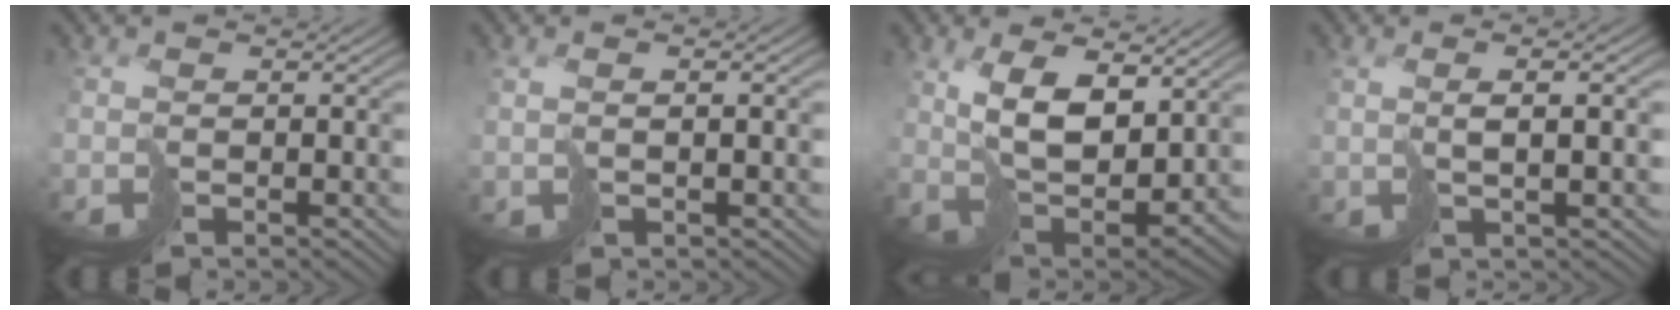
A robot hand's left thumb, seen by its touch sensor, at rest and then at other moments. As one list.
[{"total": 2.5, "force": [0.8, 0.5, 2.4], "torque": [-0.056, -0.005, 0.024]}, {"total": 10.1, "force": [5.0, 4.0, 7.8], "torque": [-0.168, -0.007, 0.103]}, {"total": 4.1, "force": [1.9, 0.2, 3.6], "torque": [-0.068, 0.008, 0.039]}]